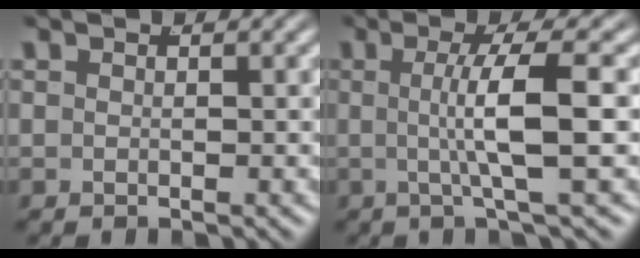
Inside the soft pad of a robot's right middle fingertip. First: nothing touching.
{"total": 4.5, "force": [0.2, -0.6, 4.4], "torque": [-0.073, 0.000, 0.003]}